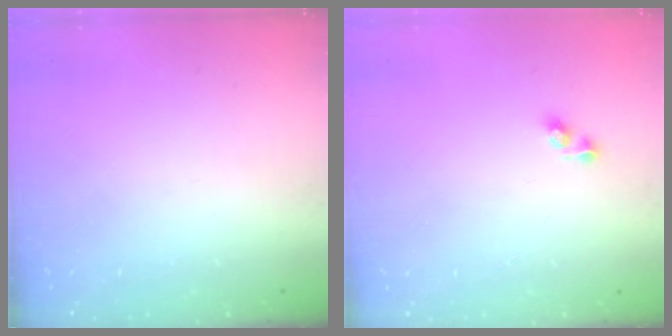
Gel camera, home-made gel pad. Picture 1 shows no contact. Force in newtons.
{"total": 2.5, "press": 2.5, "slide": 0.2}